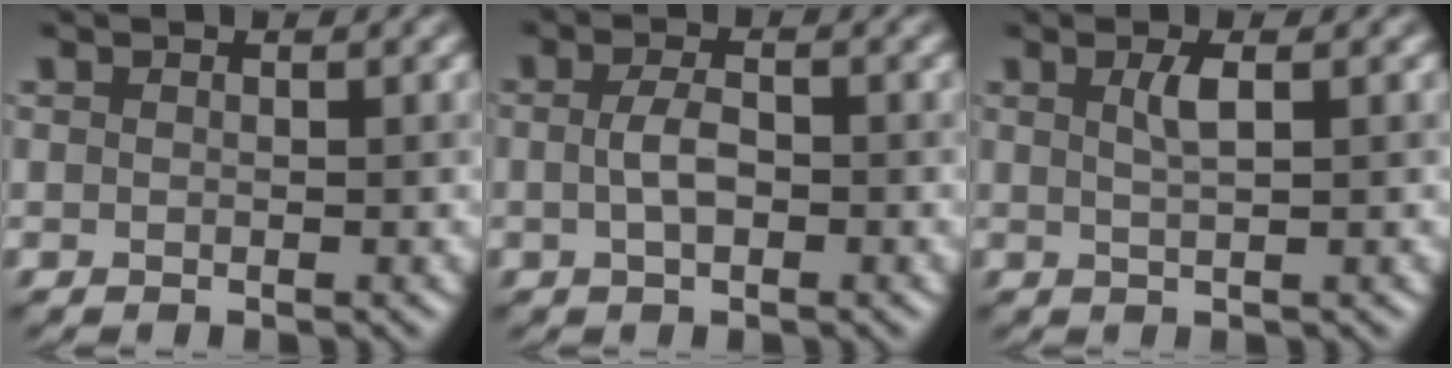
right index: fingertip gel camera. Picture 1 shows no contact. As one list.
[{"total": 2.2, "force": [-0.3, 0.9, 2.0], "torque": [-0.044, 0.001, -0.009]}, {"total": 1.9, "force": [0.5, 0.4, 1.8], "torque": [-0.030, 0.003, 0.006]}]